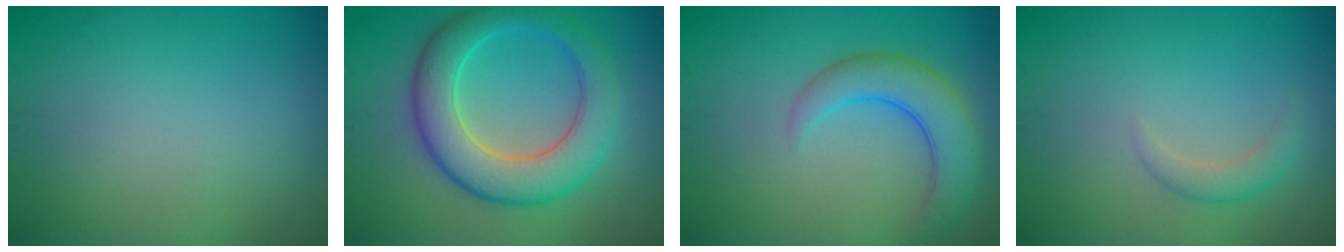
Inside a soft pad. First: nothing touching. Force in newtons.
{"total": 7.3, "press": 7.3, "slide": 0.3}
{"total": 4.7, "press": 4.7, "slide": 0.3}
{"total": 1.6, "press": 1.6, "slide": 0.1}